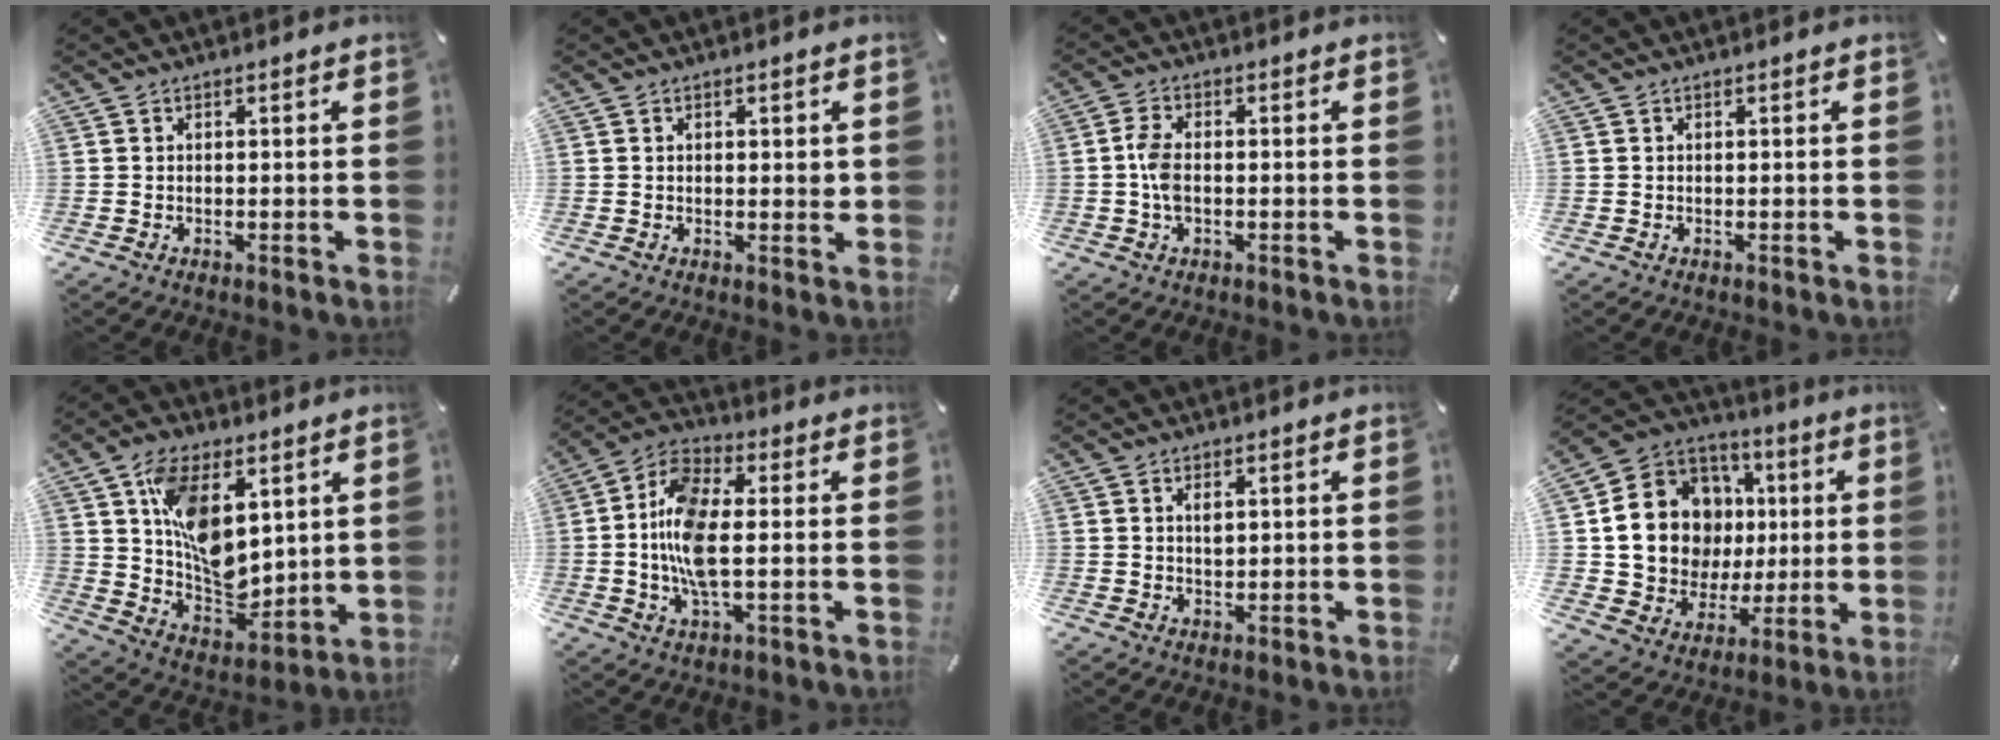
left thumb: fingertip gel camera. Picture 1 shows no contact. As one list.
[{"total": 2.0, "force": [0.4, 1.0, 1.8], "torque": [-0.019, -0.004, 0.002]}, {"total": 4.8, "force": [-0.6, 2.5, 4.0], "torque": [-0.093, -0.002, -0.014]}, {"total": 0.0}, {"total": 15.1, "force": [4.8, 9.9, 10.4], "torque": [-0.185, -0.018, 0.094]}, {"total": 12.3, "force": [-0.6, 5.6, 11.0], "torque": [-0.241, -0.008, -0.012]}, {"total": 2.0, "force": [0.7, 1.1, 1.5], "torque": [-0.026, -0.001, 0.009]}, {"total": 17.4, "force": [2.2, 14.9, 8.7], "torque": [-0.157, -0.011, 0.058]}]